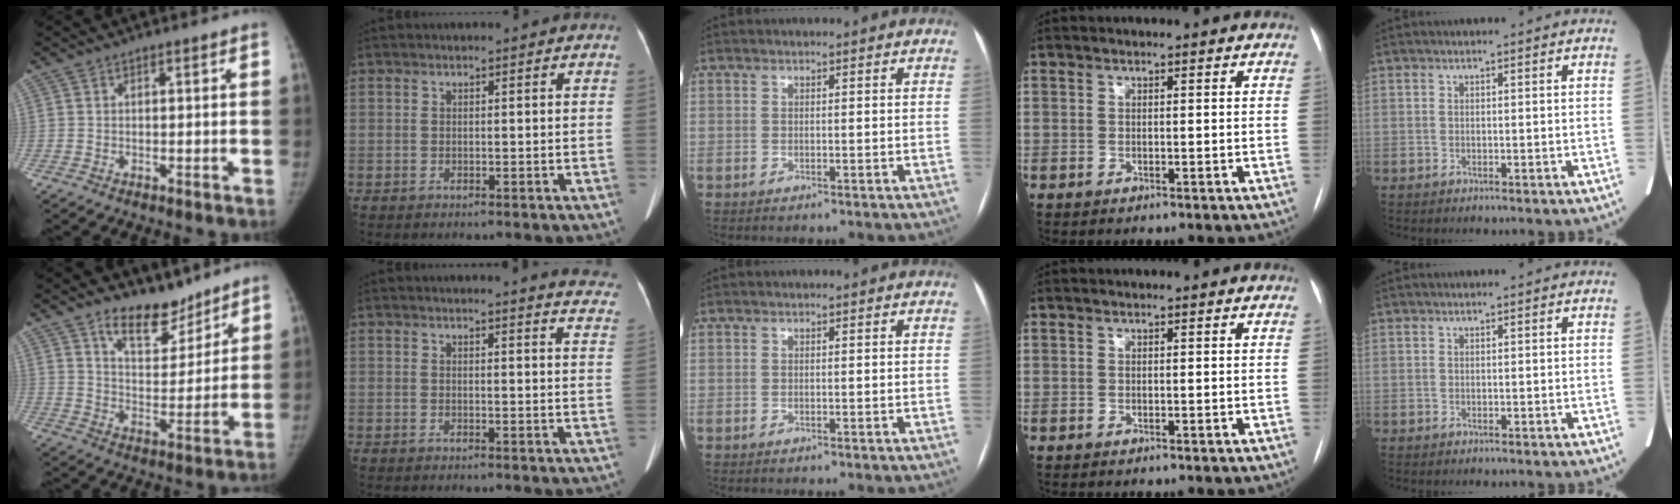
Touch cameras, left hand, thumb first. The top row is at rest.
{"thumb": {"total": 10.2, "force": [7.9, 4.9, 4.1], "torque": [-0.033, -0.062, 0.140]}, "index": {"total": 9.9, "force": [9.7, 0.6, 2.0], "torque": [0.004, -0.071, 0.069]}}